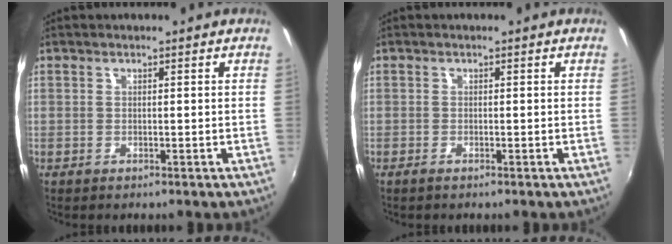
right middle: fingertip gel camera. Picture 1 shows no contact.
{"total": 0.9, "force": [-0.7, 0.1, 0.5], "torque": [-0.012, -0.003, -0.015]}